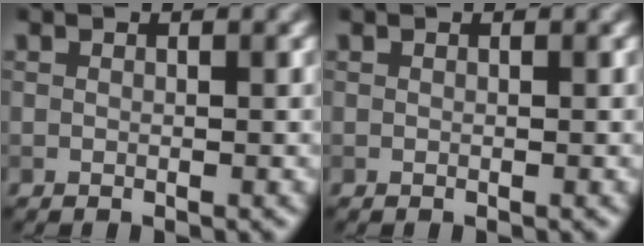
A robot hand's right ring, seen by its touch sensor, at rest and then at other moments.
{"total": 0.0}